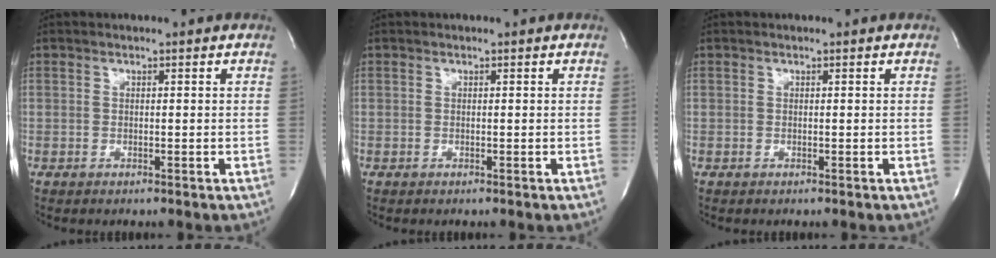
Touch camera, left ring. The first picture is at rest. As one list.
[{"total": 0.0}, {"total": 0.0}]